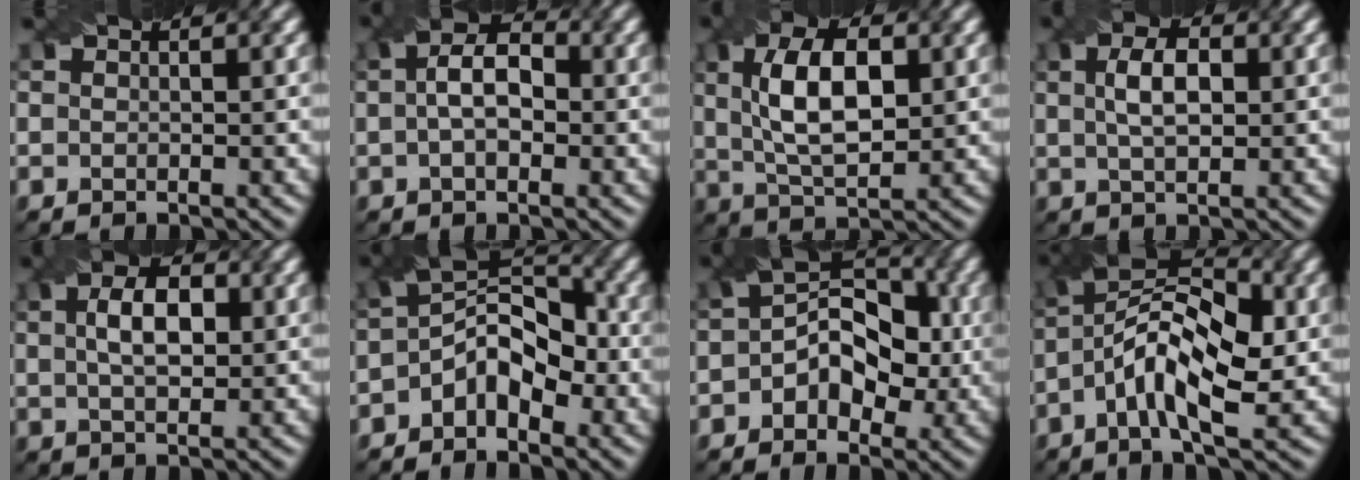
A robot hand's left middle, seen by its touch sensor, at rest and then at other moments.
{"total": 4.8, "force": [0.3, 2.7, 3.9], "torque": [-0.062, 0.016, -0.005]}
{"total": 7.8, "force": [1.4, 3.6, 6.7], "torque": [-0.126, 0.012, 0.024]}
{"total": 3.8, "force": [0.8, 1.8, 3.2], "torque": [-0.066, 0.006, 0.014]}
{"total": 4.6, "force": [1.0, 2.3, 3.8], "torque": [-0.070, 0.006, 0.015]}
{"total": 5.8, "force": [-1.9, 3.5, 4.2], "torque": [-0.064, 0.015, -0.042]}
{"total": 6.3, "force": [-0.5, 4.4, 4.6], "torque": [-0.050, 0.014, -0.016]}
{"total": 8.8, "force": [-1.2, 3.8, 7.9], "torque": [-0.141, 0.026, -0.032]}